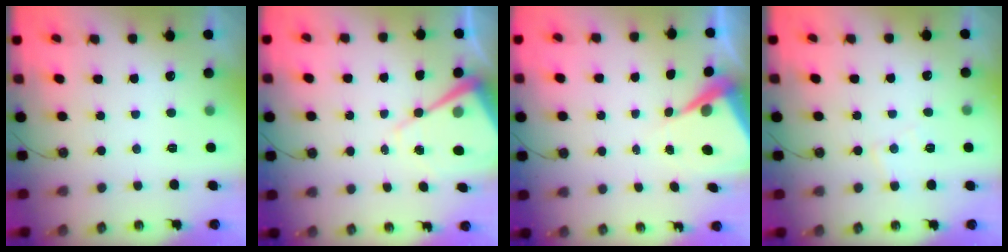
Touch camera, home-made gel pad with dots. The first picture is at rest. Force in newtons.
{"total": 10.7, "press": 10.6, "slide": 0.9}
{"total": 7.8, "press": 7.8, "slide": 0.5}
{"total": 5.9, "press": 5.8, "slide": 0.7}